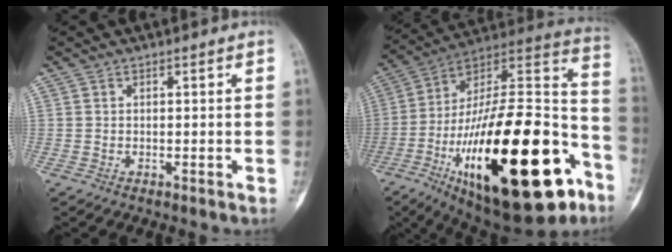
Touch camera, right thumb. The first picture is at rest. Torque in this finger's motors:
{"motor_torque": [3.19, 1.82, 2.77, 0.00, 1.00]}